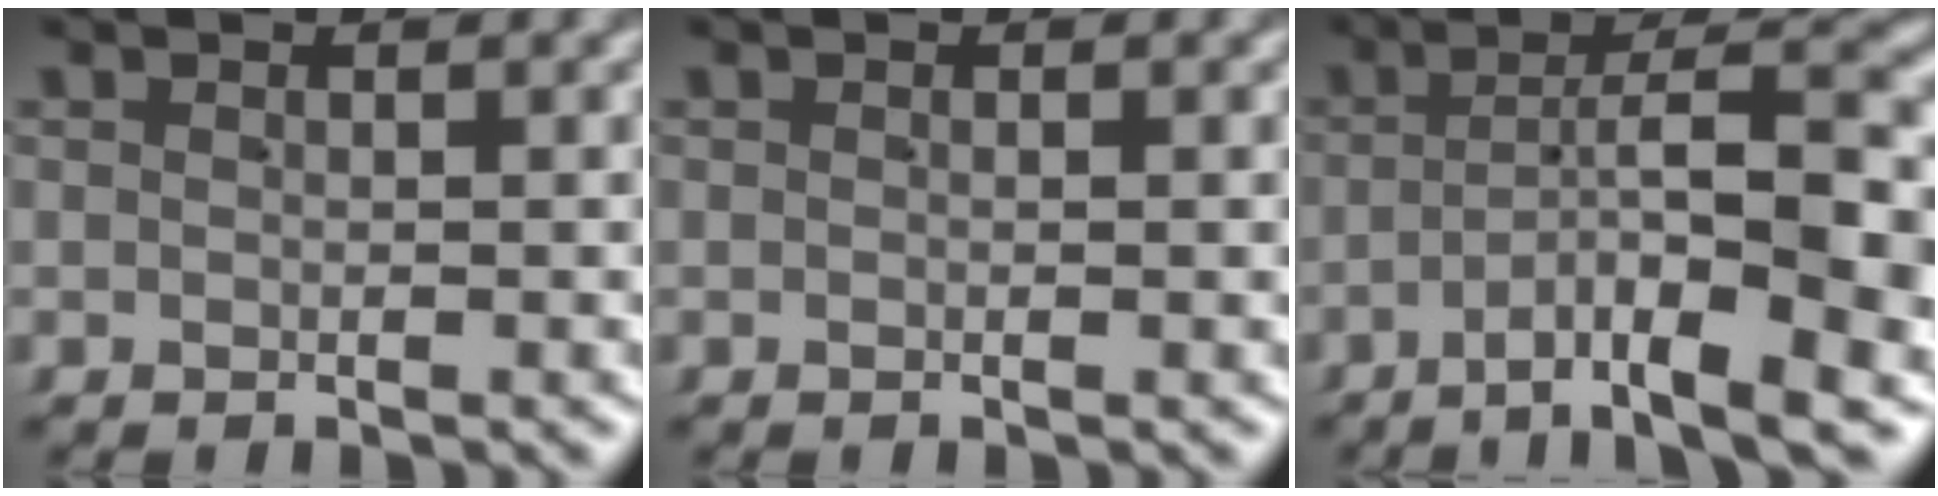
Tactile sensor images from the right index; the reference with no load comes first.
{"total": 0.0}
{"total": 9.4, "force": [-3.2, 2.7, 8.4], "torque": [-0.109, -0.002, -0.047]}